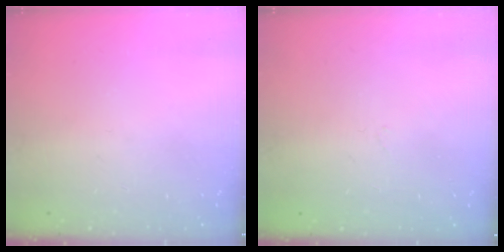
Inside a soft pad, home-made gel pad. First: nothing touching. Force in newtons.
{"total": 0.9, "press": 0.9, "slide": 0.2}